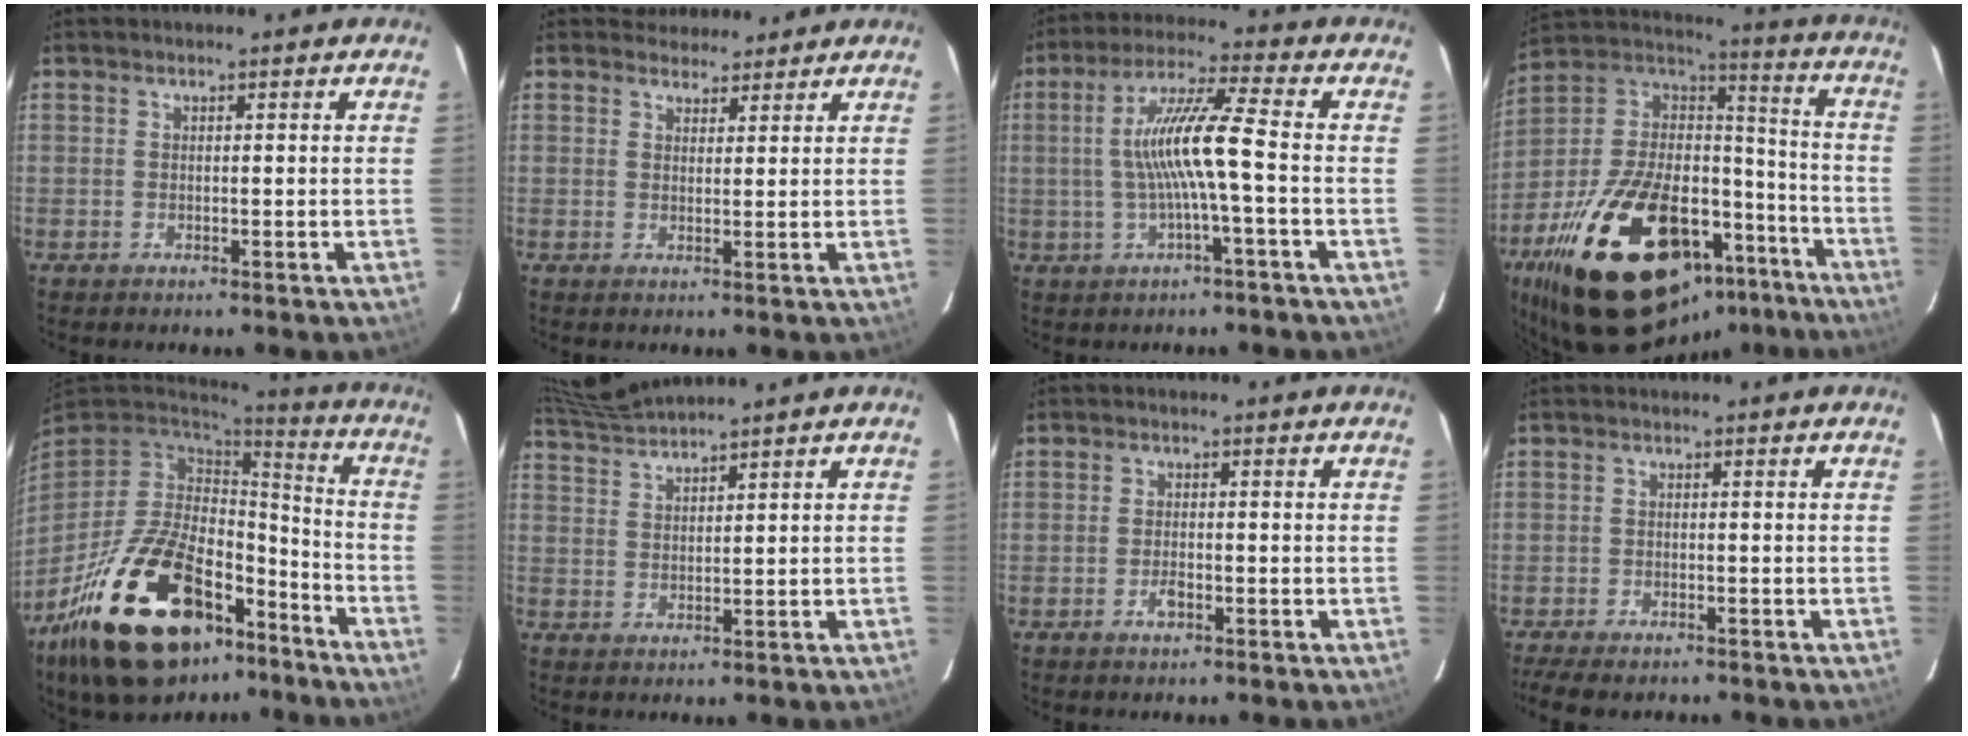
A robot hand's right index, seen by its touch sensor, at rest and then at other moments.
{"total": 4.5, "force": [4.2, 1.5, -0.7], "torque": [0.017, 0.016, 0.062]}
{"total": 9.3, "force": [-1.0, -1.0, 9.1], "torque": [-0.177, 0.006, -0.011]}
{"total": 36.6, "force": [-22.3, 18.2, 22.7], "torque": [-0.417, 0.020, -0.320]}
{"total": 27.9, "force": [-16.7, 13.8, 17.6], "torque": [-0.343, -0.014, -0.252]}
{"total": 6.1, "force": [5.8, -1.8, 0.5], "torque": [-0.018, -0.010, 0.111]}
{"total": 2.3, "force": [-1.2, 1.0, 1.6], "torque": [-0.034, 0.000, -0.022]}
{"total": 6.4, "force": [-5.6, 1.6, 2.8], "torque": [-0.077, -0.028, -0.094]}